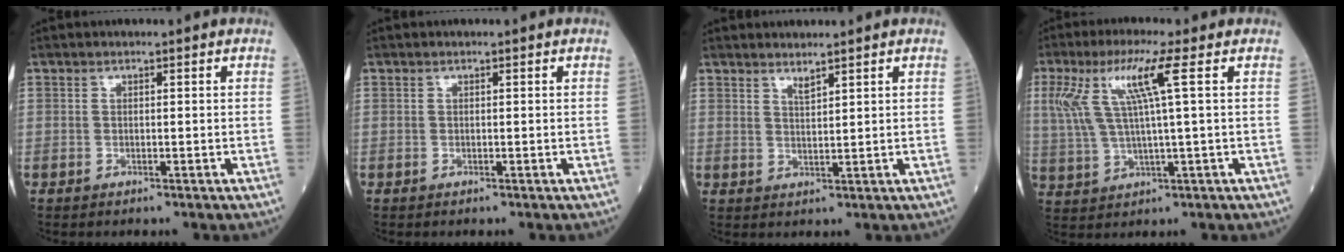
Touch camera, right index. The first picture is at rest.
{"total": 0.0}
{"total": 1.8, "force": [1.6, 0.0, 0.8], "torque": [-0.018, -0.011, 0.035]}
{"total": 9.5, "force": [3.1, 0.1, 9.0], "torque": [-0.206, 0.018, 0.064]}